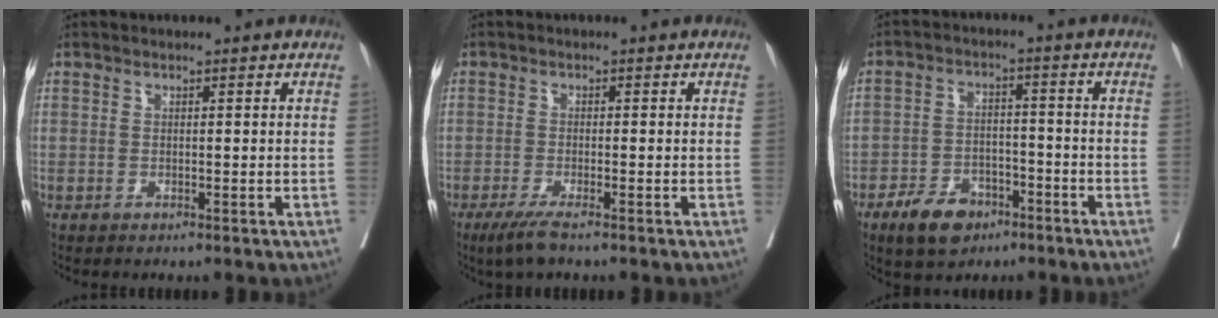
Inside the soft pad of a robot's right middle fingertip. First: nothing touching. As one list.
[{"total": 3.5, "force": [-2.5, 0.2, 2.5], "torque": [-0.053, -0.011, -0.048]}, {"total": 7.3, "force": [-4.7, 4.1, 3.7], "torque": [-0.067, 0.004, -0.077]}]